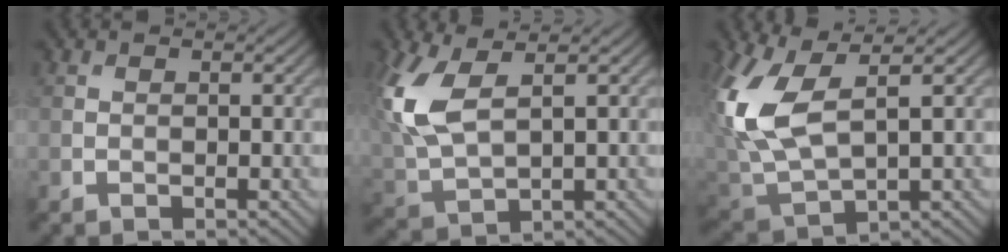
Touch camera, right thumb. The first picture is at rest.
{"total": 8.8, "force": [3.0, 4.1, 7.2], "torque": [-0.191, 0.003, 0.058]}
{"total": 10.8, "force": [3.1, 5.3, 8.9], "torque": [-0.224, -0.005, 0.062]}